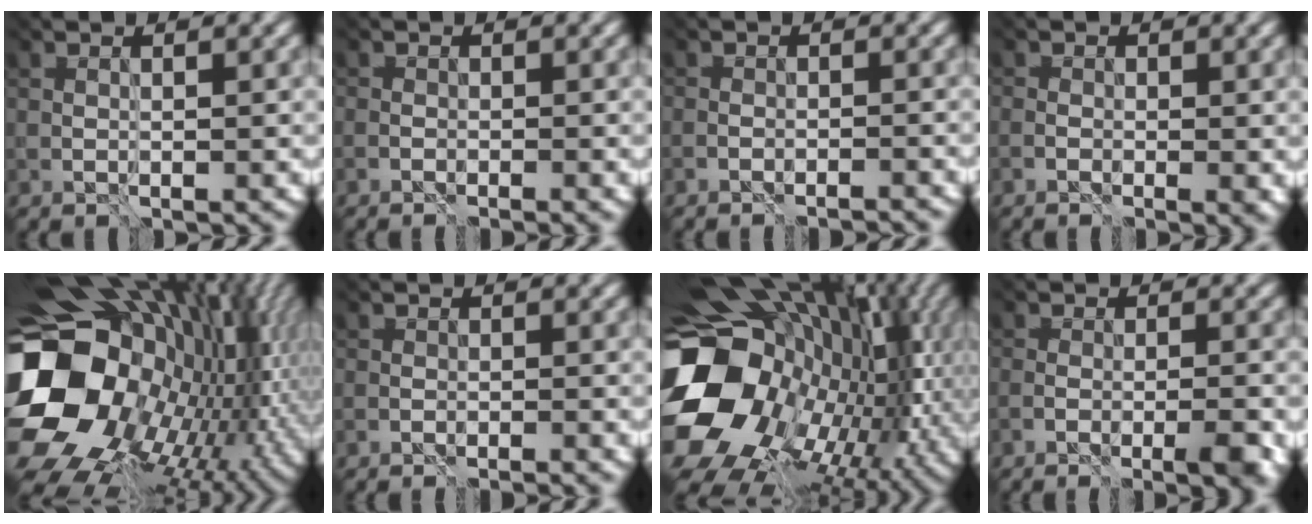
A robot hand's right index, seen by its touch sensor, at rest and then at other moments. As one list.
[{"total": 0.6, "force": [-0.6, 0.2, 0.1], "torque": [-0.002, -0.004, -0.011]}, {"total": 1.9, "force": [-1.9, 0.1, -0.1], "torque": [0.007, 0.005, -0.028]}, {"total": 1.5, "force": [-0.5, 0.9, 1.0], "torque": [-0.021, -0.005, -0.011]}, {"total": 20.0, "force": [-3.8, 15.2, 12.4], "torque": [-0.271, -0.041, -0.047]}, {"total": 1.1, "force": [-1.1, 0.1, 0.1], "torque": [0.009, -0.001, -0.018]}, {"total": 18.1, "force": [-1.4, 14.0, 11.4], "torque": [-0.237, -0.038, 0.005]}, {"total": 3.2, "force": [-2.1, 0.8, 2.3], "torque": [-0.042, -0.006, -0.033]}]